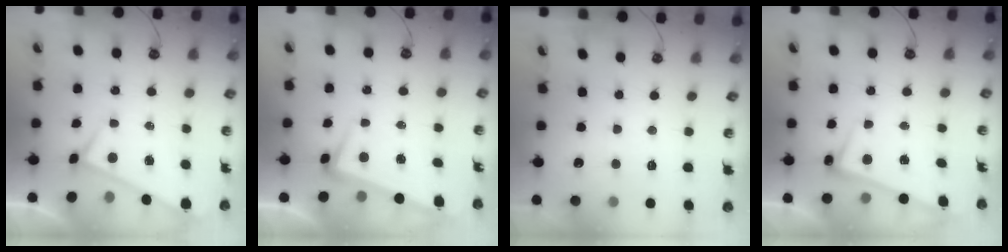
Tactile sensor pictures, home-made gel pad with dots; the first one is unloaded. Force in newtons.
{"total": 2.8, "press": 2.3, "slide": 1.7}
{"total": 1.4, "press": 1.3, "slide": 0.4}
{"total": 2.8, "press": 2.6, "slide": 0.9}